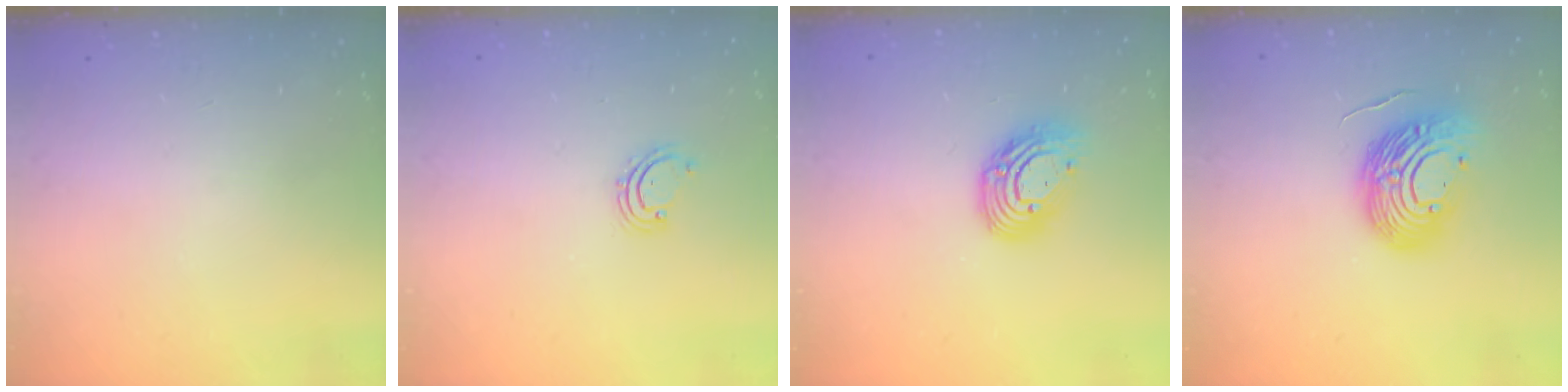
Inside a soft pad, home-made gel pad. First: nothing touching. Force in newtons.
{"total": 2.7, "press": 2.6, "slide": 0.5}
{"total": 12.0, "press": 11.9, "slide": 1.0}
{"total": 14.0, "press": 13.8, "slide": 2.2}